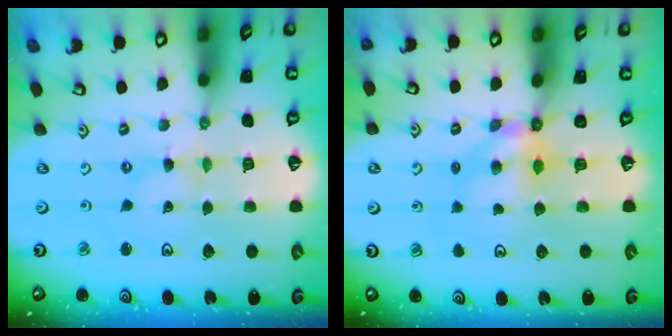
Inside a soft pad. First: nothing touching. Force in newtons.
{"total": 5.6, "press": 5.6, "slide": 0.2}